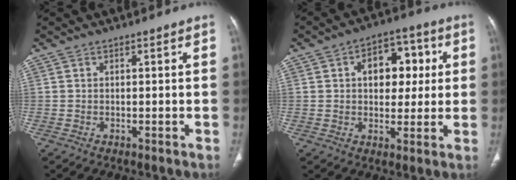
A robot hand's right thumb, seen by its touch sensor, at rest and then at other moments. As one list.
[{"total": 11.5, "force": [2.3, 7.9, 8.0], "torque": [-0.069, 0.015, 0.031]}]